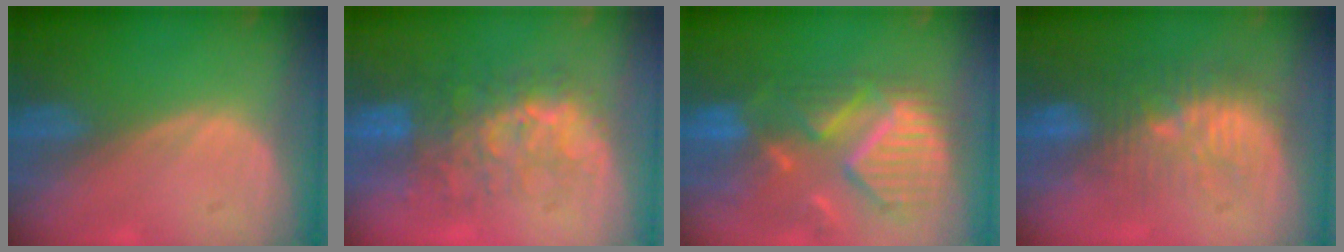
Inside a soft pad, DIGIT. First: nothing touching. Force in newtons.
{"total": 9.4, "press": 8.7, "slide": 3.4}
{"total": 11.9, "press": 10.4, "slide": 5.7}
{"total": 9.5, "press": 9.1, "slide": 2.7}